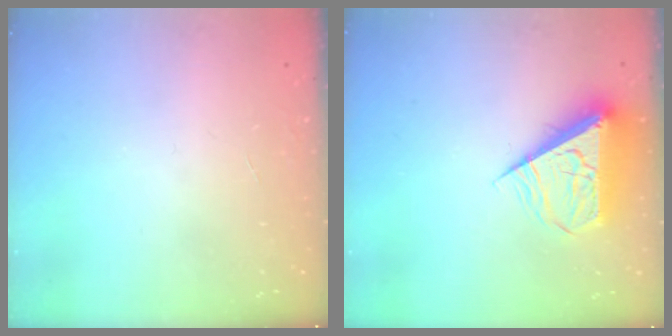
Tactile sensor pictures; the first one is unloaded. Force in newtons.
{"total": 8.5, "press": 8.4, "slide": 1.2}